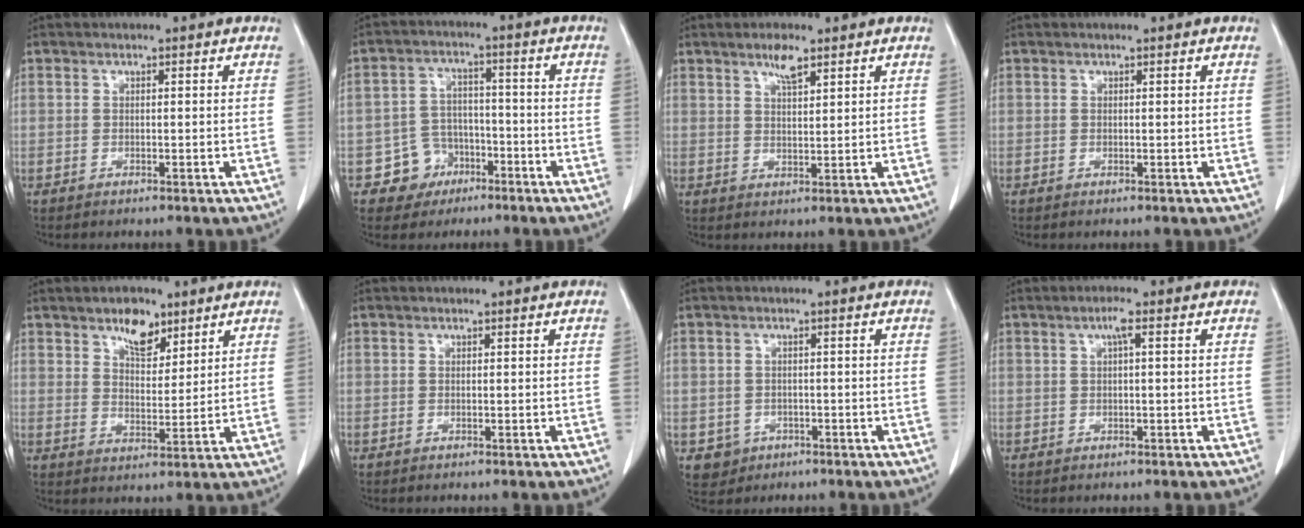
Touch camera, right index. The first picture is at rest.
{"total": 6.1, "force": [-3.2, 5.2, 0.4], "torque": [0.003, 0.016, -0.047]}
{"total": 3.5, "force": [2.4, 0.7, 2.4], "torque": [-0.045, 0.002, 0.044]}
{"total": 0.0}
{"total": 6.2, "force": [4.2, 2.9, 3.5], "torque": [-0.054, 0.000, 0.074]}
{"total": 0.0}
{"total": 3.3, "force": [-1.3, 3.0, 0.4], "torque": [-0.002, 0.008, -0.012]}
{"total": 1.8, "force": [0.6, 0.0, 1.7], "torque": [-0.033, 0.005, 0.009]}